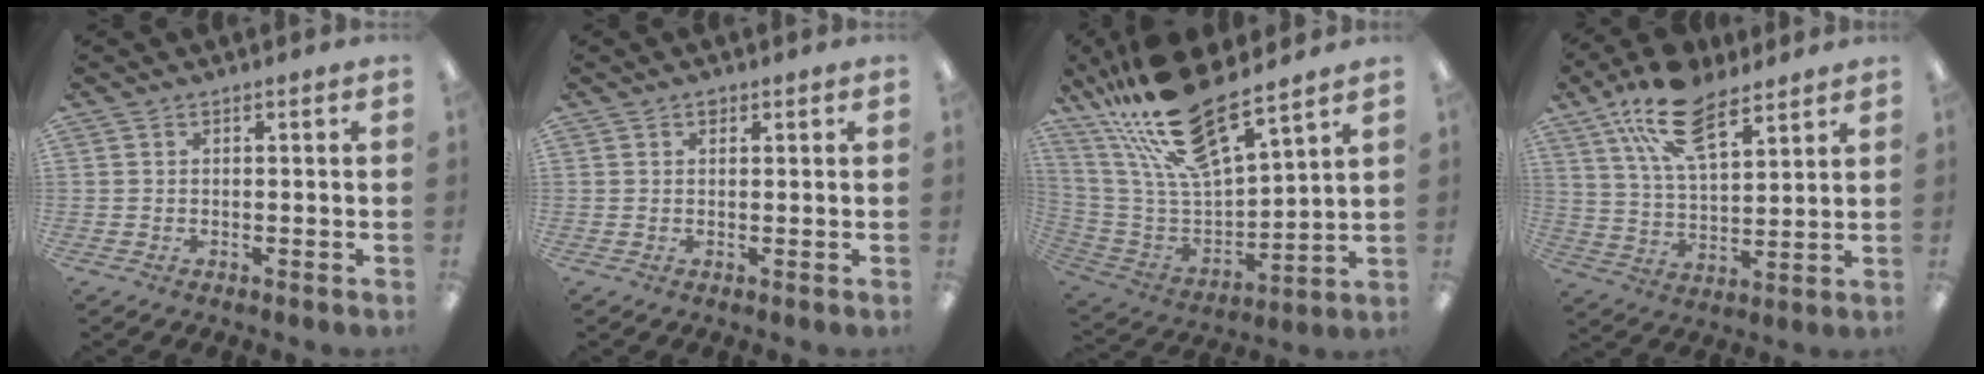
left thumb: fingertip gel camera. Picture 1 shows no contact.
{"total": 1.0, "force": [0.7, 0.6, 0.4], "torque": [-0.002, -0.002, 0.010]}
{"total": 21.8, "force": [17.6, 5.5, 11.7], "torque": [-0.237, -0.110, 0.307]}
{"total": 16.4, "force": [10.2, 7.6, 10.3], "torque": [-0.192, -0.028, 0.185]}